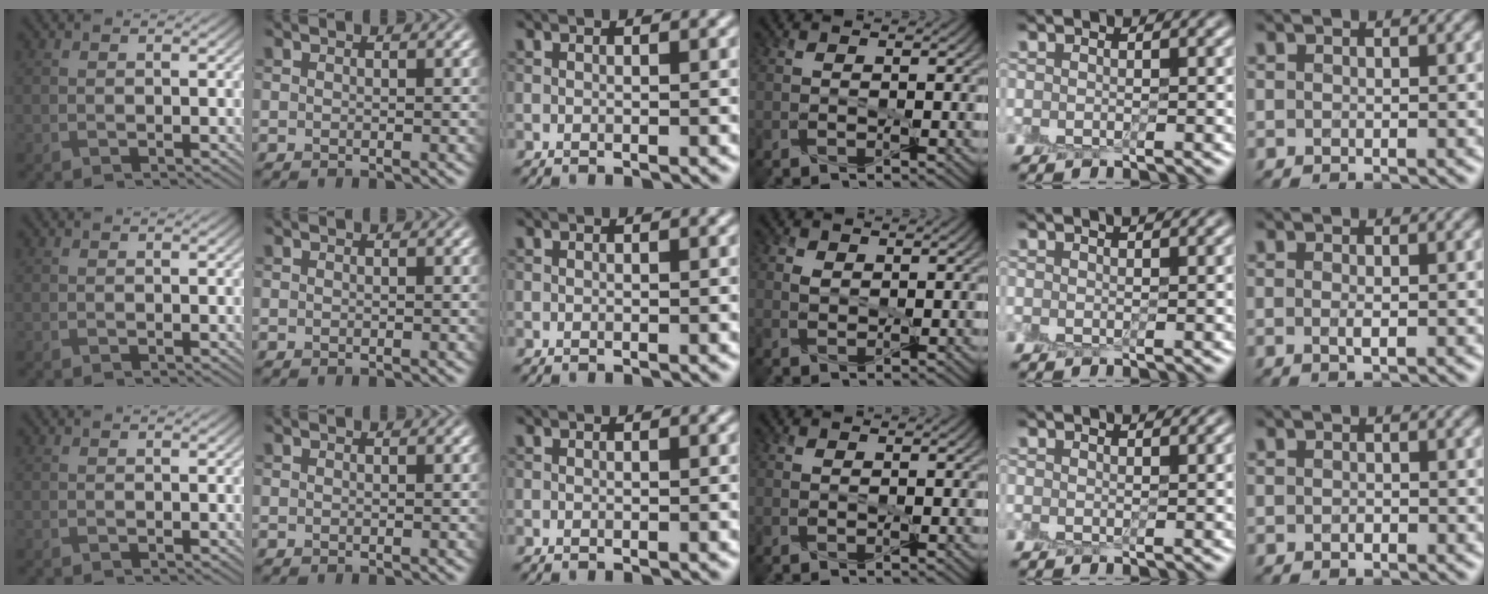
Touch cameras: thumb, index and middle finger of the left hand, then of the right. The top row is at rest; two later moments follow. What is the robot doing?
{"motion": "peel", "object": "sticky note"}